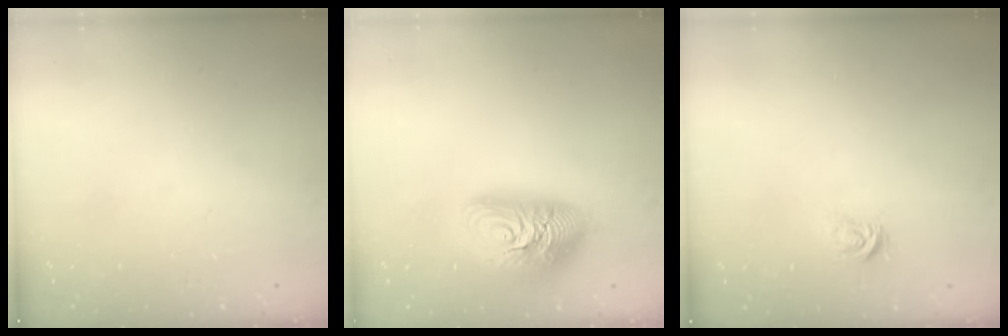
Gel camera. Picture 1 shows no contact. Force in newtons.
{"total": 13.7, "press": 13.6, "slide": 1.1}
{"total": 2.6, "press": 2.6, "slide": 0.3}